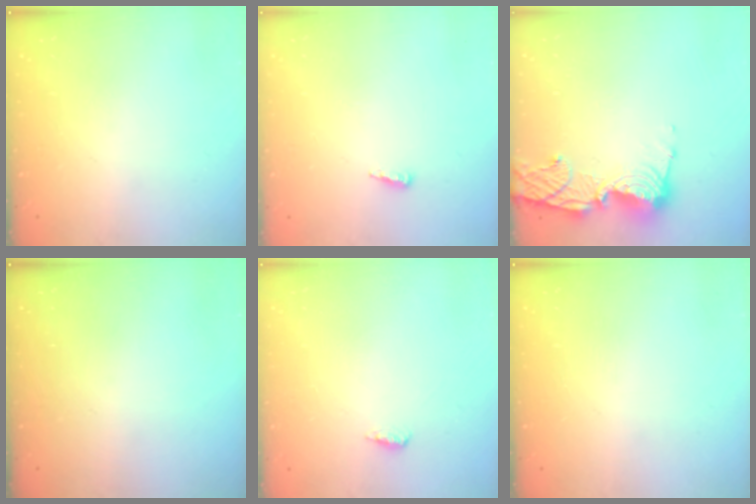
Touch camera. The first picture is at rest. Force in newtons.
{"total": 3.7, "press": 3.6, "slide": 0.4}
{"total": 13.3, "press": 13.2, "slide": 1.6}
{"total": 0.0}
{"total": 3.4, "press": 3.0, "slide": 1.7}
{"total": 0.0}